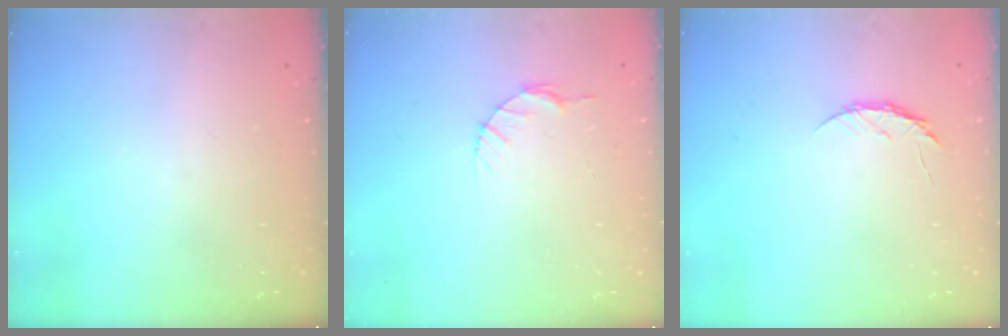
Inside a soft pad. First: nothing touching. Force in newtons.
{"total": 4.3, "press": 4.3, "slide": 0.5}
{"total": 4.2, "press": 4.2, "slide": 0.5}